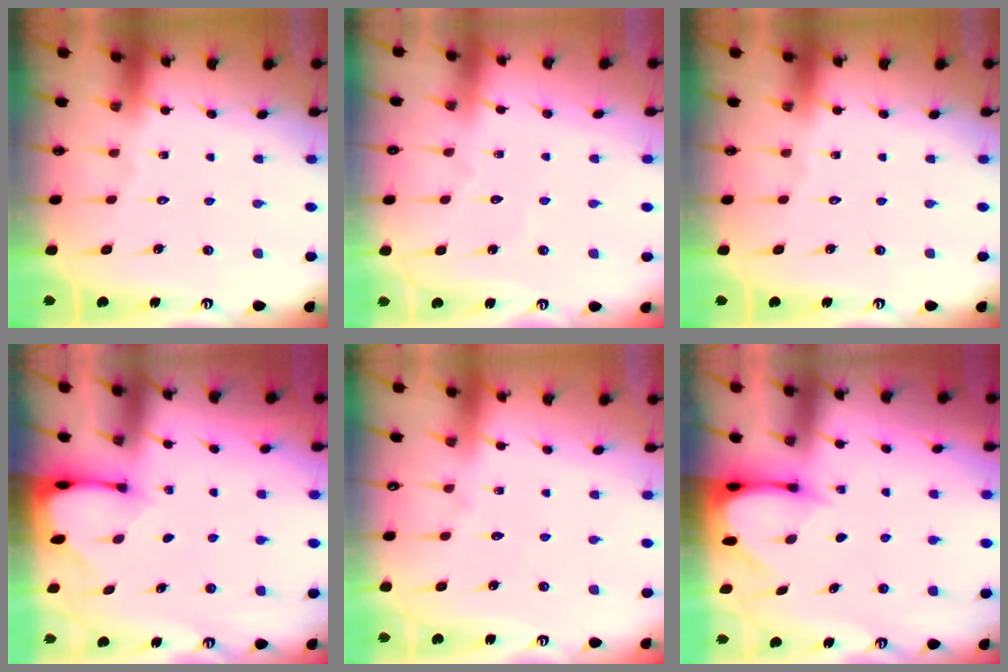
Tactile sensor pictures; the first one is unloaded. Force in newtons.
{"total": 2.1, "press": 2.1, "slide": 0.2}
{"total": 0.0}
{"total": 2.7, "press": 2.7, "slide": 0.3}
{"total": 3.2, "press": 3.2, "slide": 0.5}
{"total": 3.3, "press": 3.3, "slide": 0.3}